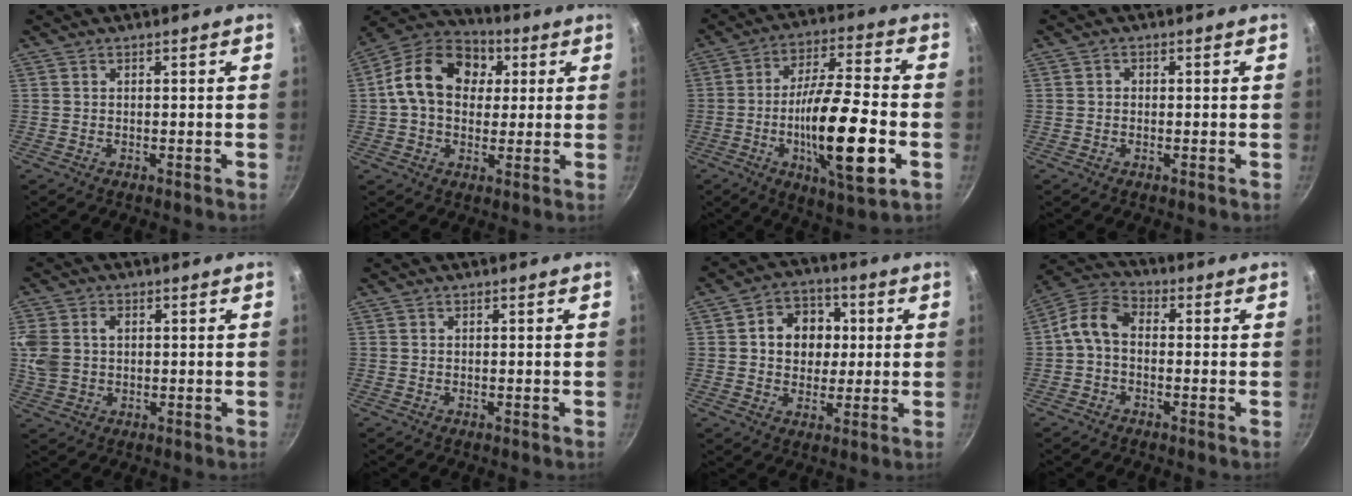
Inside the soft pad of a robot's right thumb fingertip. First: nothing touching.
{"total": 16.5, "force": [3.4, 12.3, 10.4], "torque": [-0.153, 0.021, 0.039]}
{"total": 20.1, "force": [-5.2, 5.3, 18.7], "torque": [-0.317, 0.019, -0.089]}
{"total": 0.8, "force": [-0.1, 0.8, 0.3], "torque": [-0.004, 0.004, -0.002]}
{"total": 9.4, "force": [1.5, 7.3, 5.7], "torque": [-0.128, 0.012, 0.028]}
{"total": 0.0}
{"total": 10.5, "force": [1.6, 8.6, 5.7], "torque": [-0.048, 0.005, 0.017]}
{"total": 6.9, "force": [-0.9, 4.8, 4.9], "torque": [-0.097, 0.031, -0.034]}